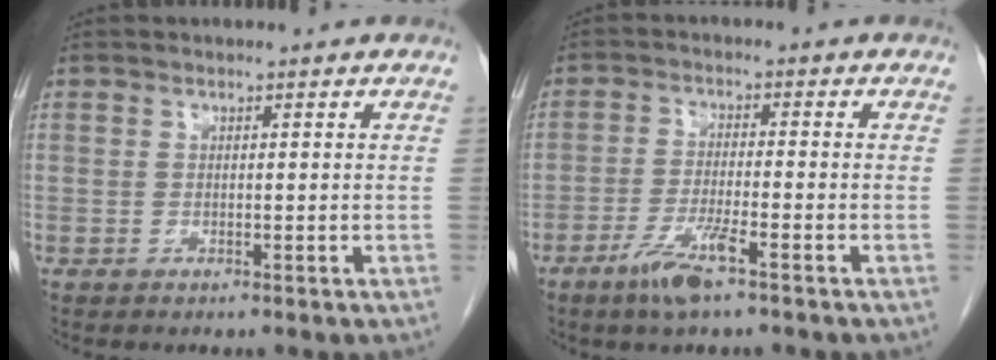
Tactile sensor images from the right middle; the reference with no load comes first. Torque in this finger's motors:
{"motor_torque": [0.84, -0.55, 0.14, 0.10]}